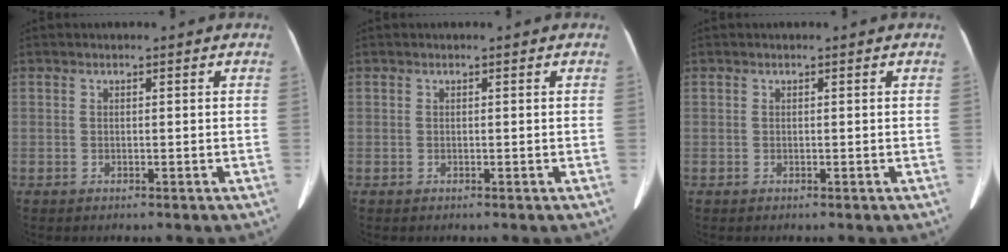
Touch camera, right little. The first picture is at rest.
{"total": 0.0}
{"total": 0.0}